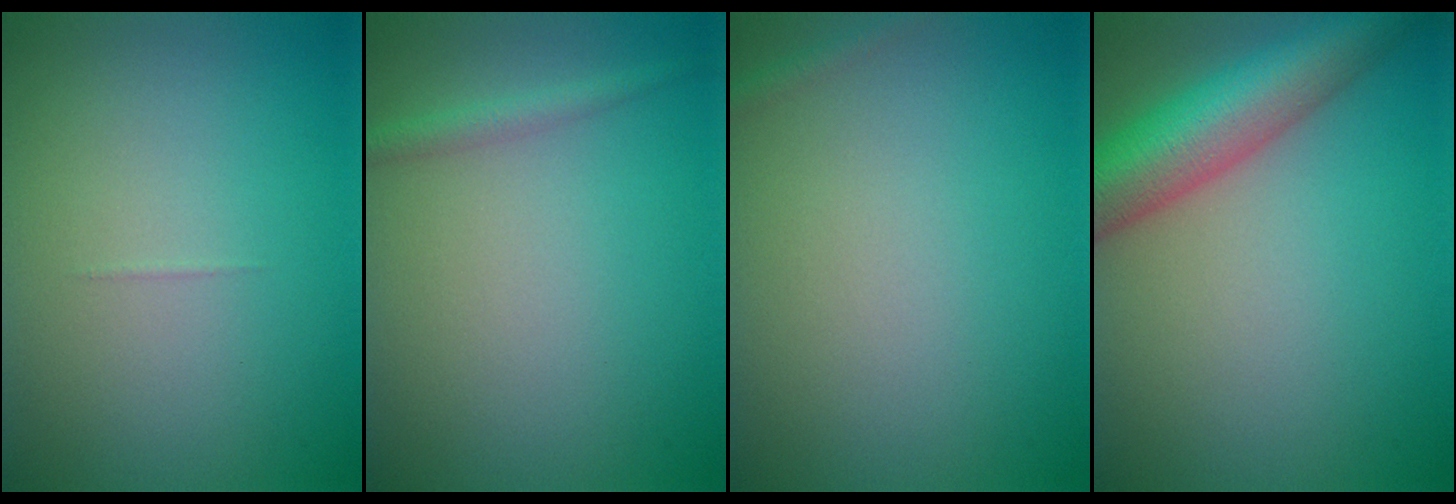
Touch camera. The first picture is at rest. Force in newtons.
{"total": 1.4, "press": 1.4, "slide": 0.0}
{"total": 0.8, "press": 0.8, "slide": 0.1}
{"total": 8.1, "press": 8.1, "slide": 0.2}